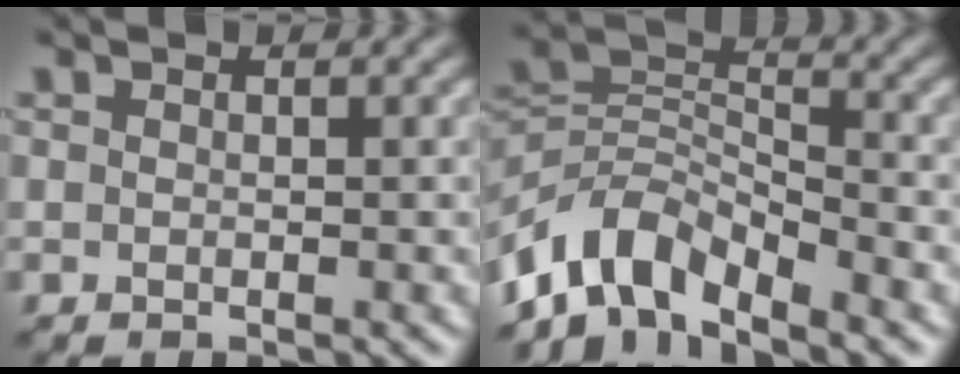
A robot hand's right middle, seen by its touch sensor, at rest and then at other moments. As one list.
[{"total": 7.0, "force": [-5.4, 2.9, 3.4], "torque": [-0.049, -0.002, -0.114]}]